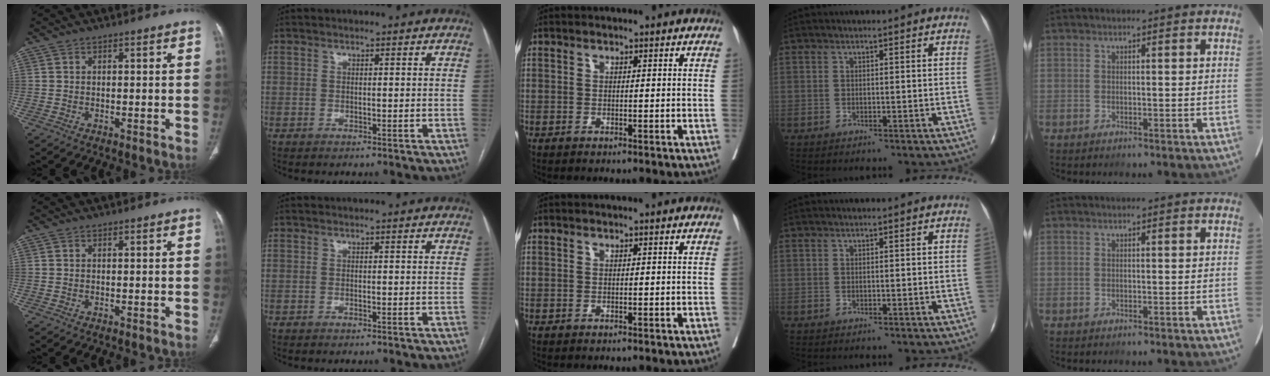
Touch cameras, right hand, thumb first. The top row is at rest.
{}